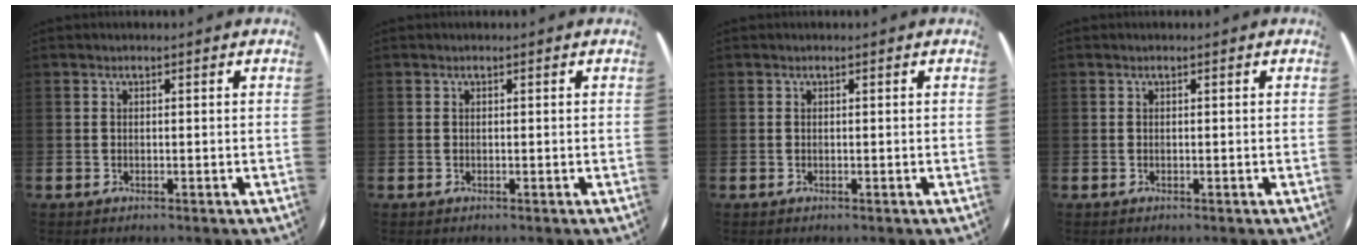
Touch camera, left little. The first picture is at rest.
{"total": 0.0}
{"total": 0.0}
{"total": 0.0}